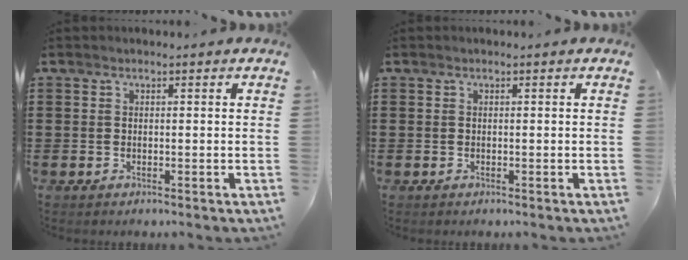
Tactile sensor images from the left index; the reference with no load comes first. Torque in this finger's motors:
{"motor_torque": [-0.01, 0.01, -0.03, 0.00]}